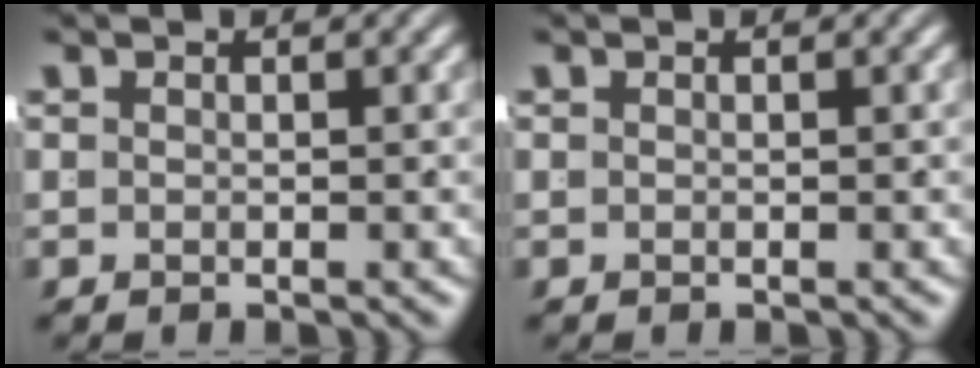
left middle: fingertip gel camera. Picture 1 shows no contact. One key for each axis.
{"total": 0.0}